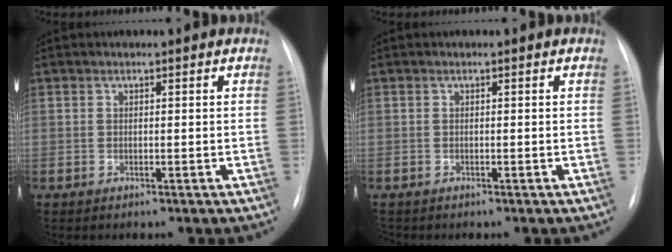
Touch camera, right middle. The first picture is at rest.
{"total": 0.6, "force": [-0.5, 0.3, 0.1], "torque": [-0.004, 0.001, -0.009]}